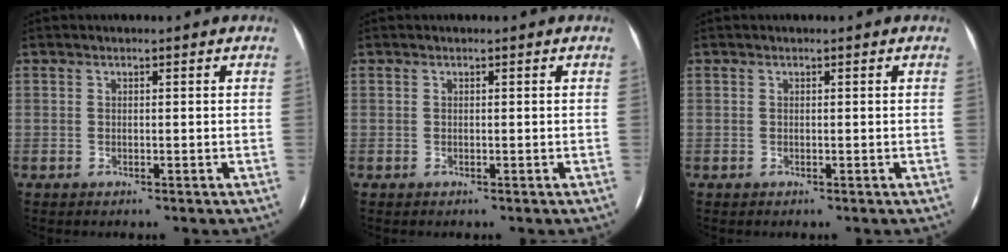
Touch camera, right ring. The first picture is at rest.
{"total": 0.0}
{"total": 0.0}